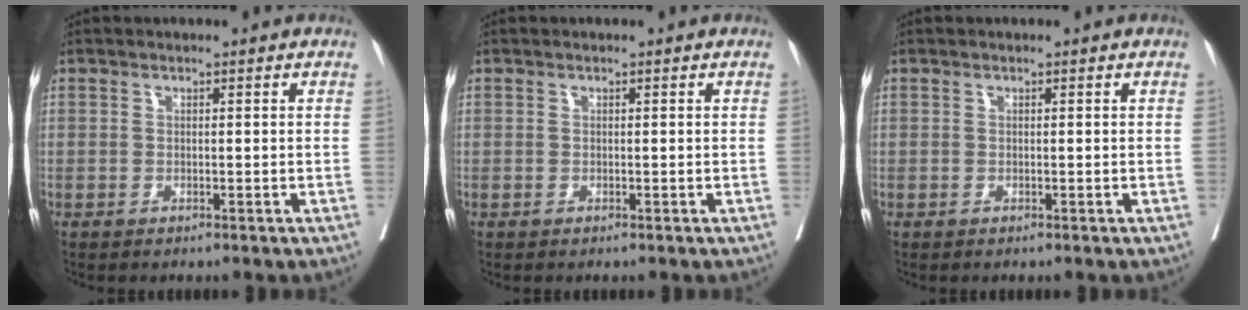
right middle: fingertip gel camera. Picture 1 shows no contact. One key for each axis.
{"total": 0.0}
{"total": 0.0}